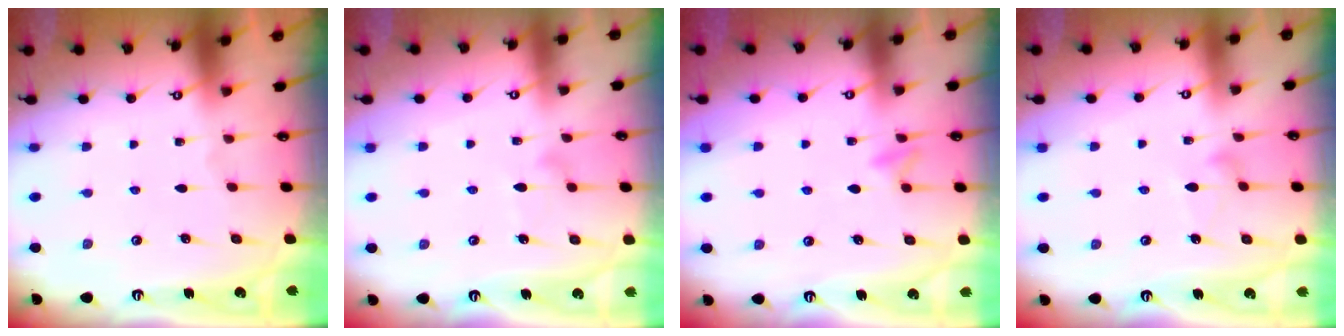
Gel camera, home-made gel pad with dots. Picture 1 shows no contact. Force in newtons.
{"total": 7.4, "press": 7.4, "slide": 0.4}
{"total": 6.3, "press": 6.1, "slide": 1.4}
{"total": 9.4, "press": 9.4, "slide": 0.4}